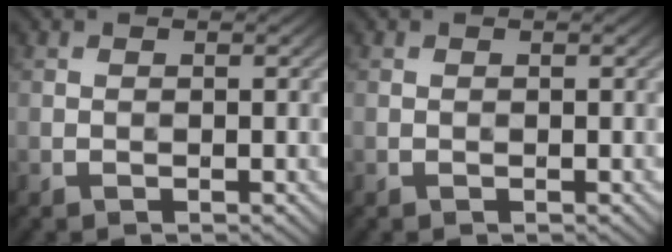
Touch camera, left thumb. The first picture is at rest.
{"total": 0.0}